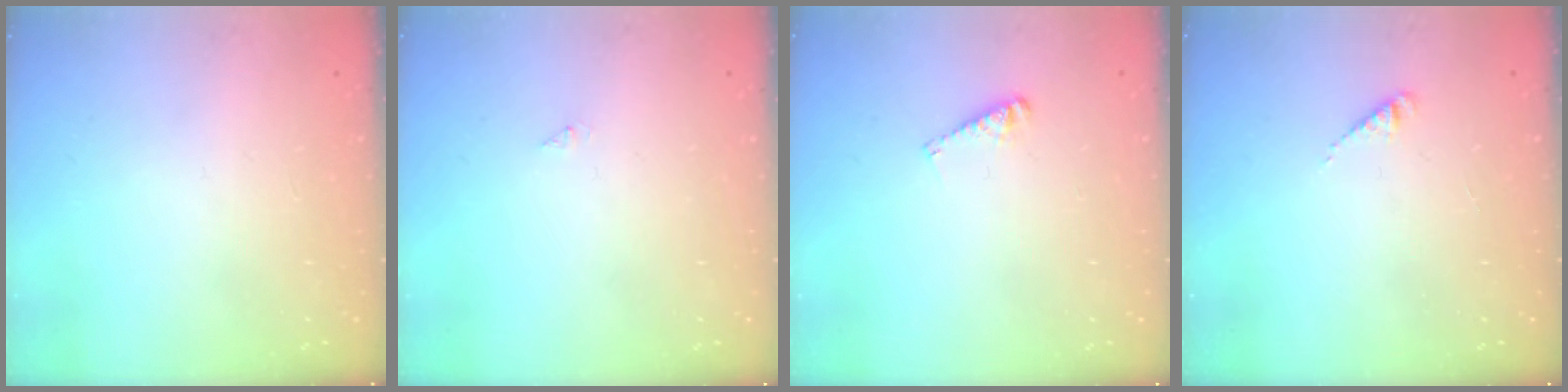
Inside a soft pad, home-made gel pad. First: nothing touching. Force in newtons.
{"total": 0.0}
{"total": 3.3, "press": 3.3, "slide": 0.3}
{"total": 2.3, "press": 2.3, "slide": 0.4}